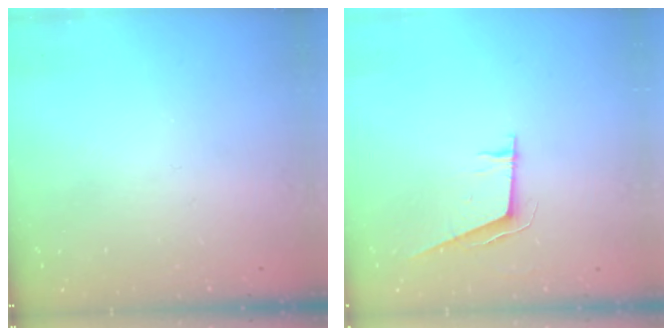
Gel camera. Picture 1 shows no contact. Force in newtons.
{"total": 6.6, "press": 6.2, "slide": 2.4}